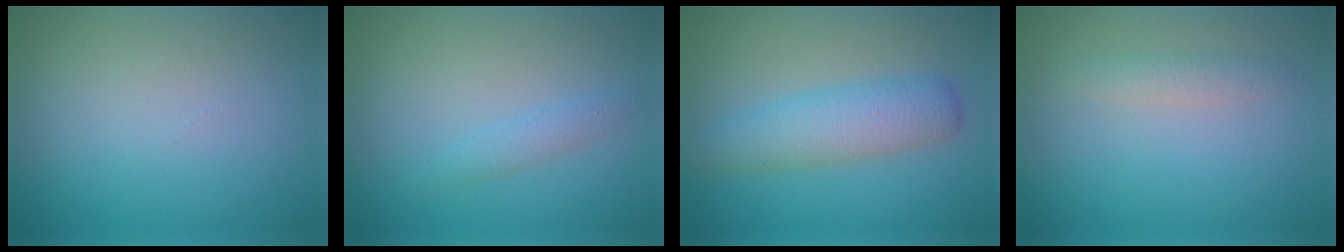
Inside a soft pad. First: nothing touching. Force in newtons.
{"total": 1.3, "press": 1.3, "slide": 0.1}
{"total": 4.2, "press": 4.2, "slide": 0.1}
{"total": 1.3, "press": 1.3, "slide": 0.0}